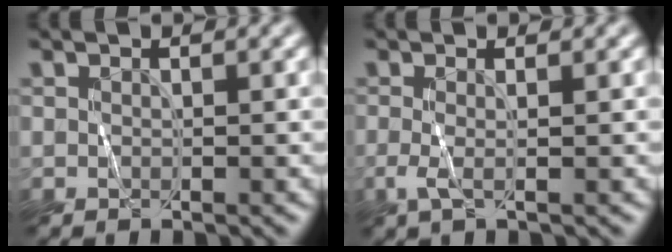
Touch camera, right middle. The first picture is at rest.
{"total": 1.2, "force": [-0.6, 0.0, 1.1], "torque": [-0.029, 0.002, -0.014]}